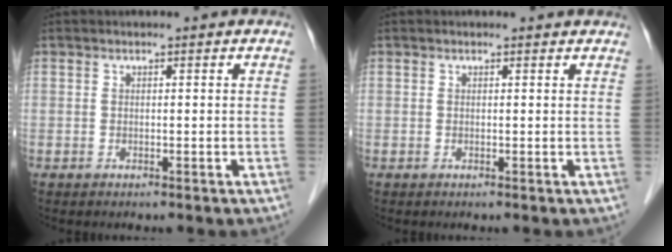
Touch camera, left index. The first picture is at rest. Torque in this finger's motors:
{"motor_torque": [0.36, -0.47, 0.02, 0.02]}